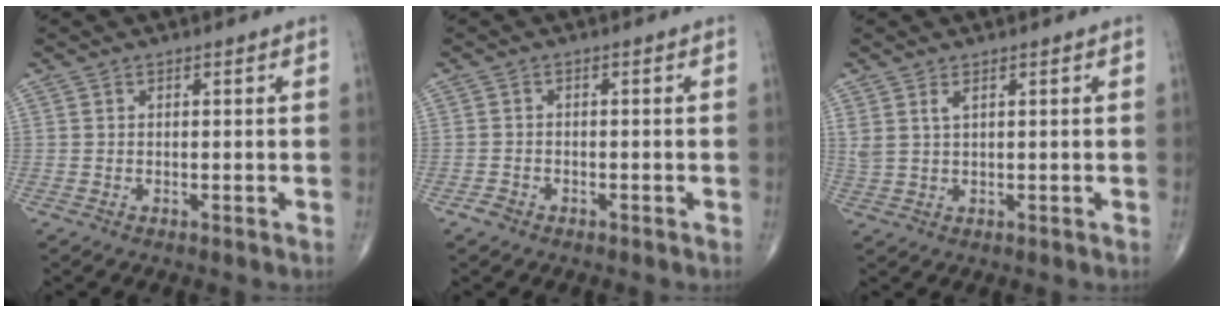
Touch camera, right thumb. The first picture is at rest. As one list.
[{"total": 1.5, "force": [-1.0, 1.0, 0.4], "torque": [-0.010, 0.006, -0.021]}, {"total": 2.5, "force": [1.3, 0.8, 2.0], "torque": [-0.050, 0.003, 0.035]}]